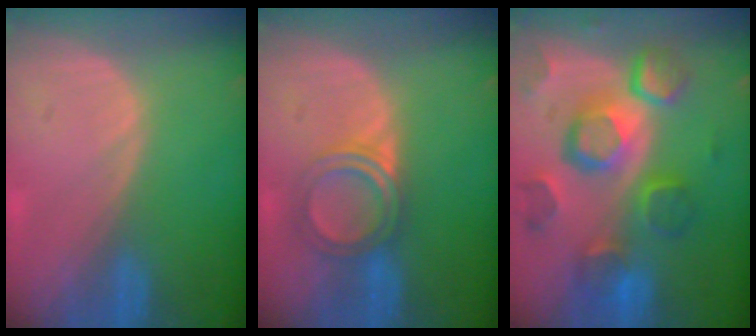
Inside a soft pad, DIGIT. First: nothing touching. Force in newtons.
{"total": 5.0, "press": 4.8, "slide": 1.4}
{"total": 12.4, "press": 10.7, "slide": 6.1}